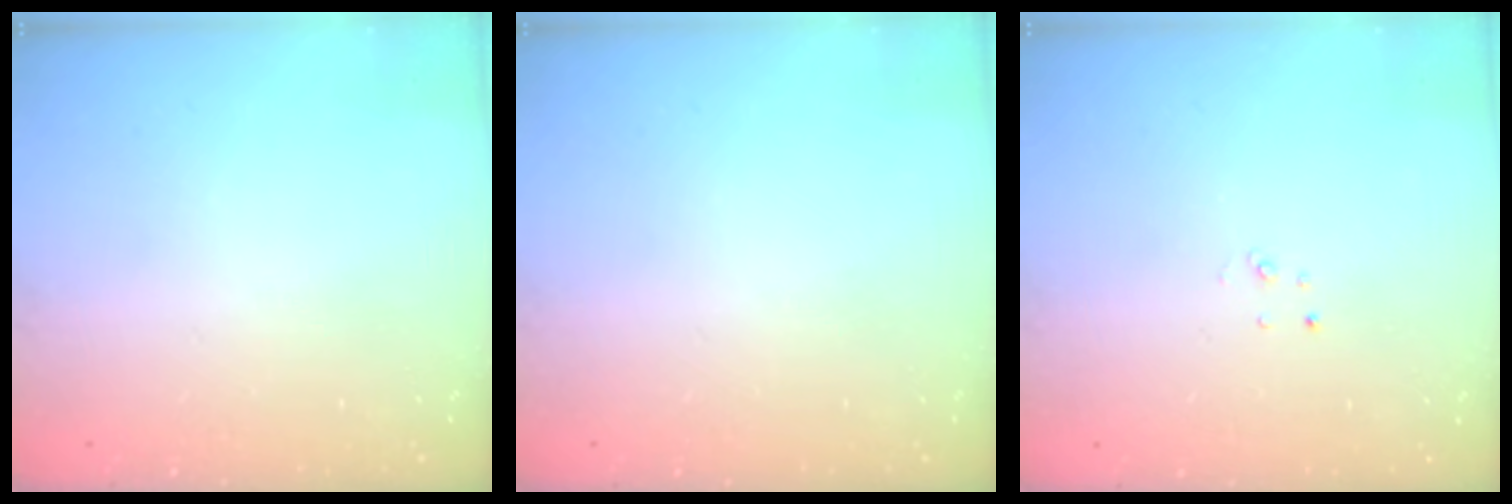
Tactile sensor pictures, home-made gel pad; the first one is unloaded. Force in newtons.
{"total": 0.0}
{"total": 2.2, "press": 2.2, "slide": 0.2}